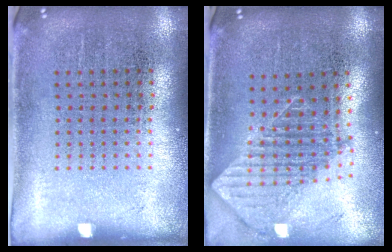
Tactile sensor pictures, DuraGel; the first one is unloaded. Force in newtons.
{"total": 1.9, "press": 1.4, "slide": 1.2}